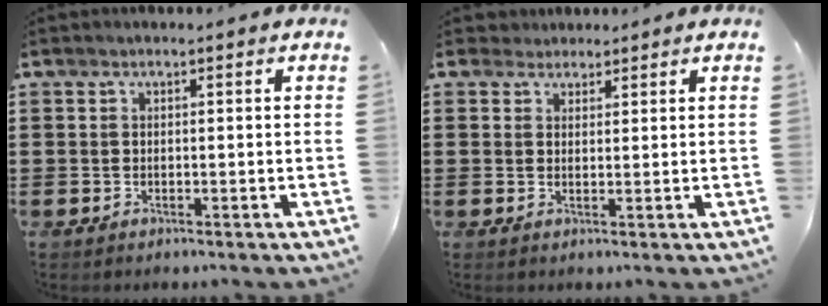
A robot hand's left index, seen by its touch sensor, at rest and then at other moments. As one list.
[{"total": 2.2, "force": [1.8, 1.2, -0.1], "torque": [-0.007, 0.009, 0.036]}]